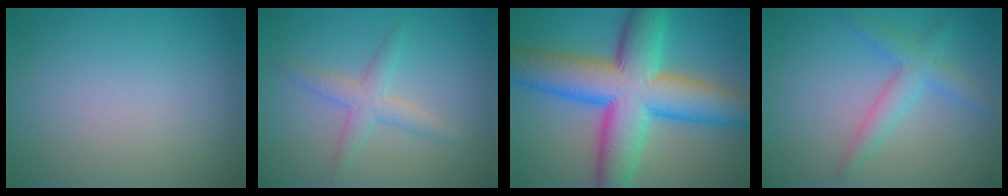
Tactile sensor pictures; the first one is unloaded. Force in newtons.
{"total": 2.4, "press": 2.4, "slide": 0.1}
{"total": 13.5, "press": 13.5, "slide": 0.4}
{"total": 2.1, "press": 2.1, "slide": 0.1}